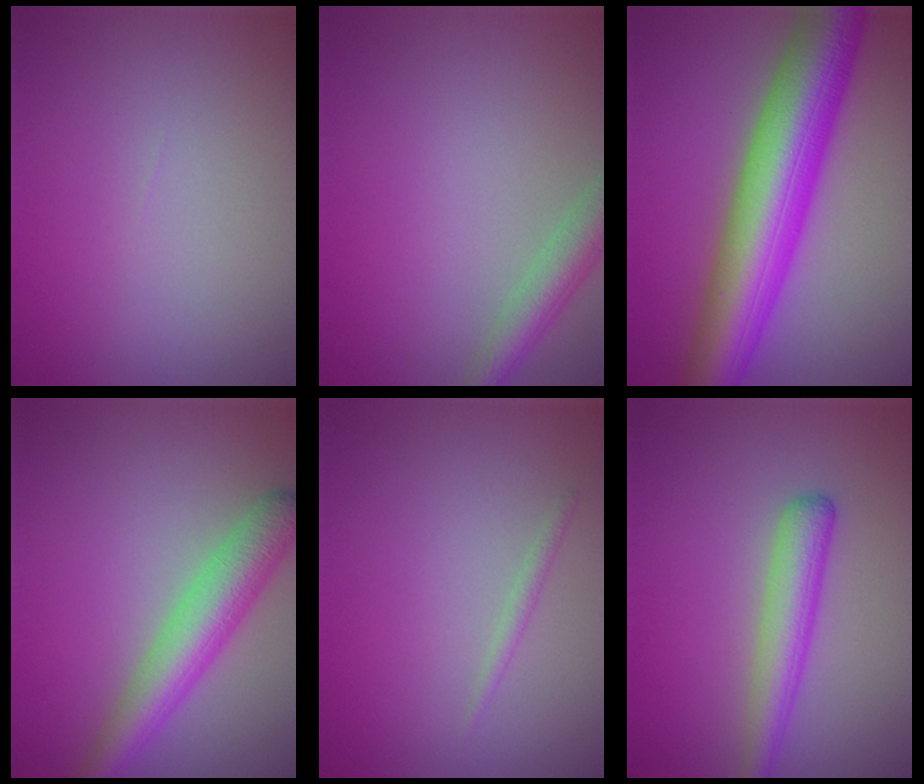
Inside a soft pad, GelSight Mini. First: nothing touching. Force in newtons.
{"total": 3.4, "press": 3.4, "slide": 0.2}
{"total": 10.9, "press": 10.9, "slide": 0.1}
{"total": 4.9, "press": 4.9, "slide": 0.1}
{"total": 0.7, "press": 0.7, "slide": 0.1}
{"total": 3.3, "press": 3.3, "slide": 0.2}